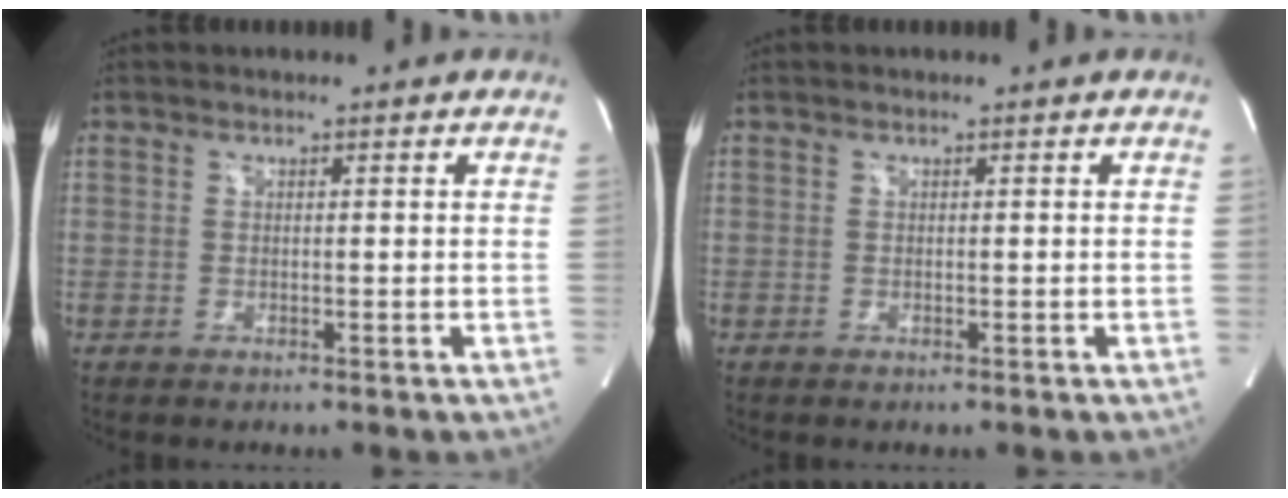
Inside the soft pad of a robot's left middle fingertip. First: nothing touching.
{"total": 0.0}